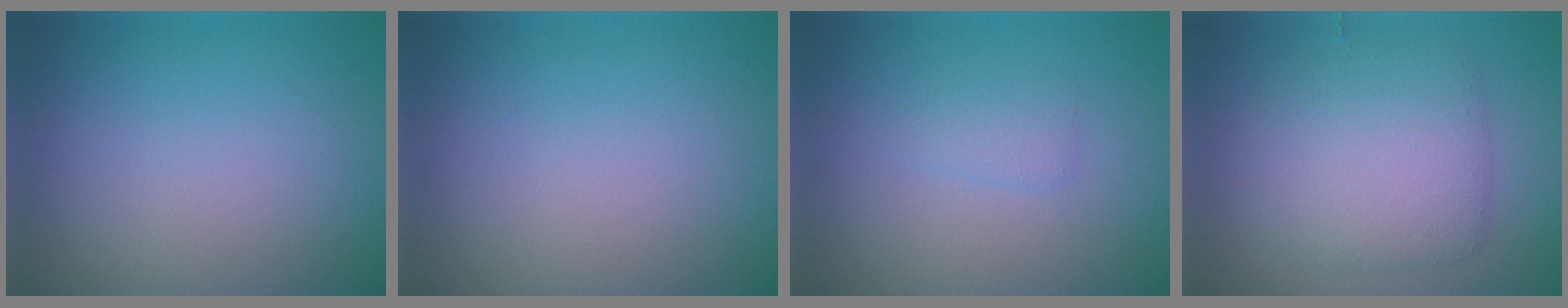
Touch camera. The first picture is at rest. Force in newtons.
{"total": 0.0}
{"total": 1.1, "press": 1.1, "slide": 0.0}
{"total": 5.1, "press": 5.1, "slide": 0.1}